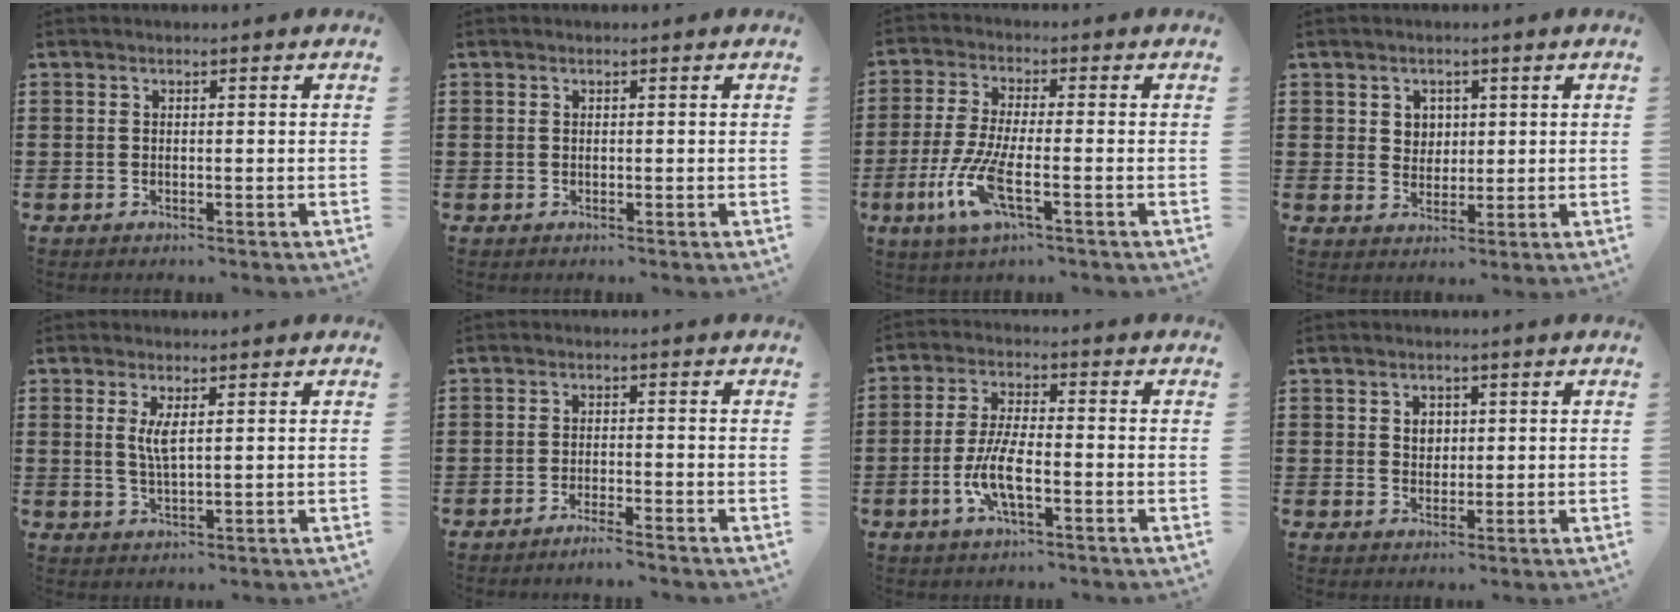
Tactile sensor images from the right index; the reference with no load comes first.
{"total": 0.0}
{"total": 8.1, "force": [-3.5, 1.7, 7.1], "torque": [-0.178, -0.026, -0.069]}
{"total": 3.0, "force": [1.2, 2.6, 0.7], "torque": [-0.025, 0.011, 0.021]}
{"total": 3.2, "force": [1.0, 0.8, 3.0], "torque": [-0.062, 0.003, 0.016]}
{"total": 2.1, "force": [-2.0, -0.4, 0.6], "torque": [-0.010, 0.002, -0.038]}
{"total": 6.8, "force": [-2.4, 2.0, 6.0], "torque": [-0.141, -0.013, -0.051]}
{"total": 2.1, "force": [0.7, 1.7, 1.0], "torque": [-0.026, 0.009, 0.012]}